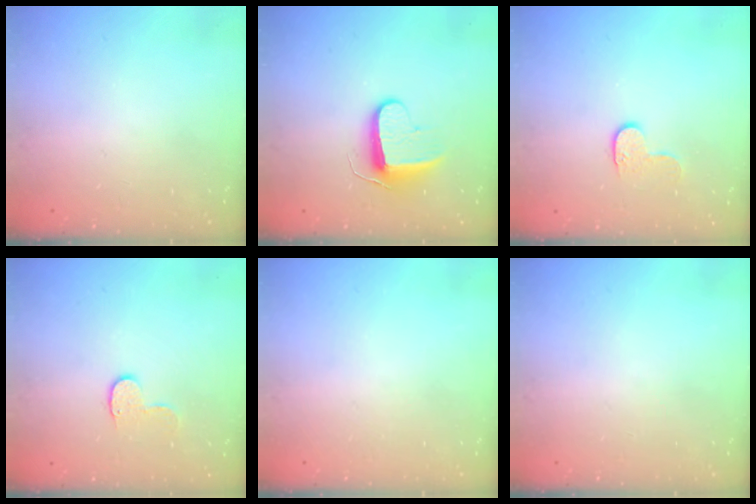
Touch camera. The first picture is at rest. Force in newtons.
{"total": 9.1, "press": 9.1, "slide": 0.0}
{"total": 5.6, "press": 5.6, "slide": 0.5}
{"total": 5.5, "press": 5.5, "slide": 0.6}
{"total": 0.0}
{"total": 0.0}